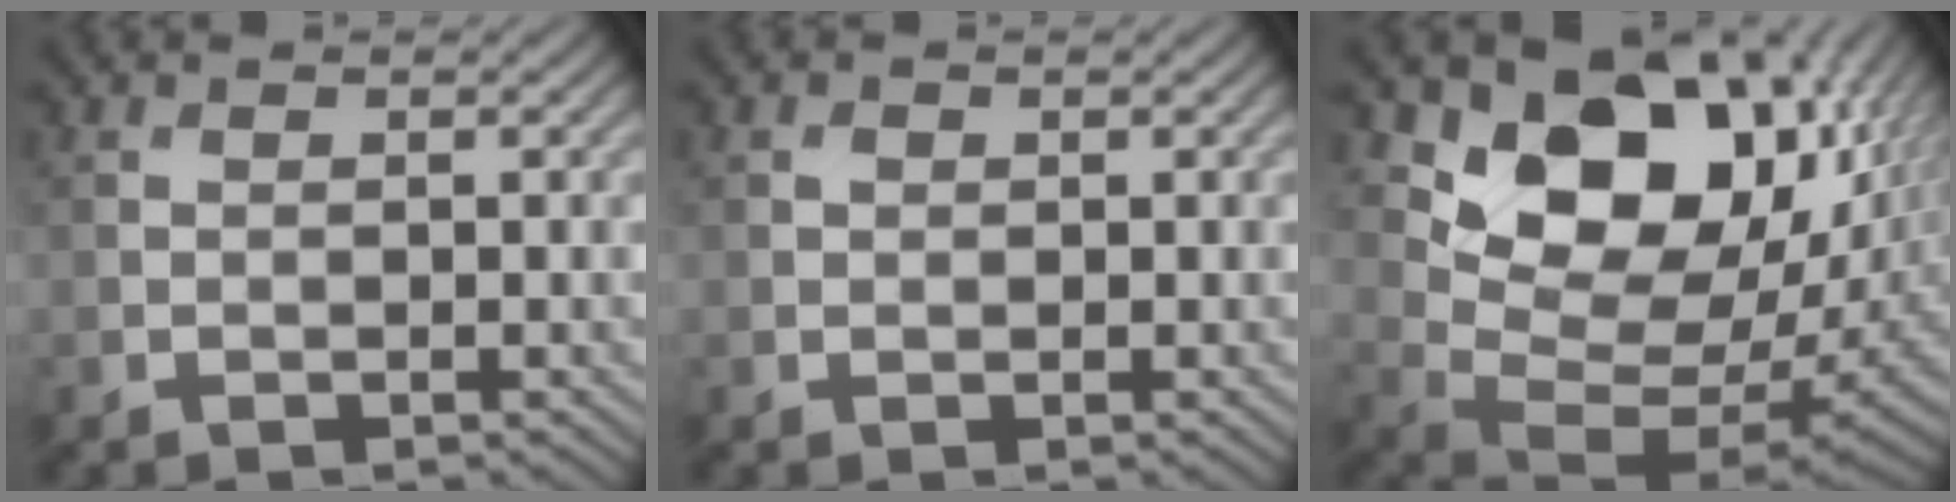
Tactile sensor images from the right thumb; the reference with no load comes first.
{"total": 0.5, "force": [0.2, 0.4, 0.2], "torque": [-0.004, -0.002, 0.003]}
{"total": 14.9, "force": [5.2, 9.9, 9.7], "torque": [-0.150, -0.003, 0.104]}